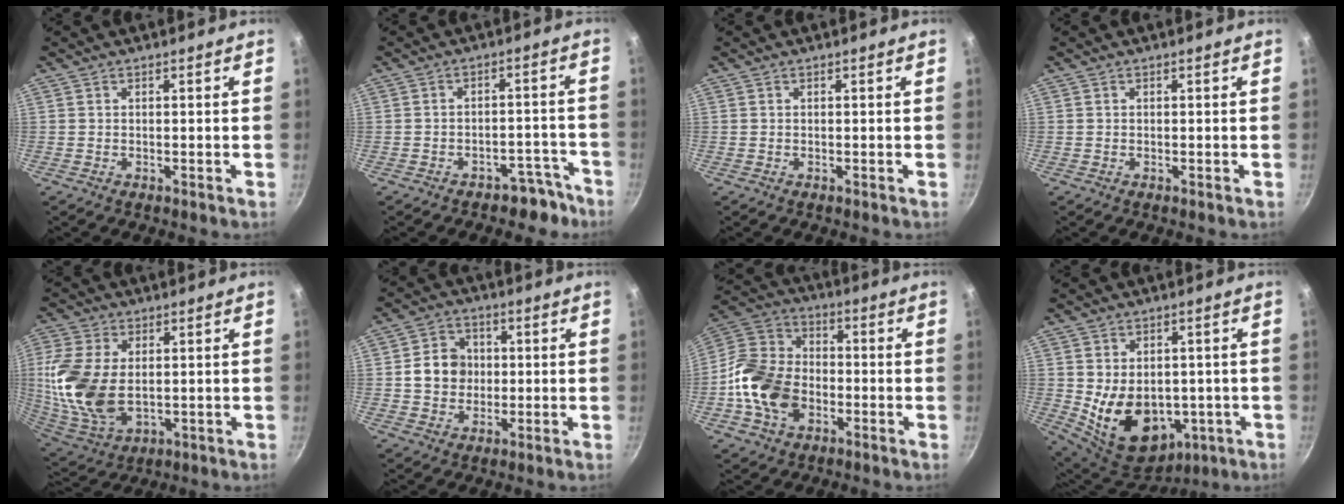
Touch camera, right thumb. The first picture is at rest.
{"total": 5.9, "force": [-4.6, 3.5, 1.6], "torque": [0.030, 0.073, -0.043]}
{"total": 0.0}
{"total": 0.0}
{"total": 16.8, "force": [1.3, 10.5, 13.0], "torque": [-0.275, -0.018, 0.034]}
{"total": 8.1, "force": [0.3, 7.1, 3.9], "torque": [-0.034, 0.010, -0.003]}
{"total": 16.6, "force": [-4.4, 12.0, 10.5], "torque": [-0.185, 0.036, -0.097]}
{"total": 15.2, "force": [-1.6, 11.0, 10.3], "torque": [-0.144, -0.014, 0.008]}